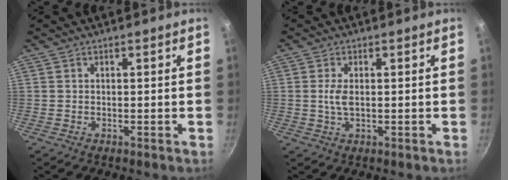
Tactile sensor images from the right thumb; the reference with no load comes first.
{"total": 3.0, "force": [0.2, 1.3, 2.6], "torque": [-0.057, -0.001, 0.005]}